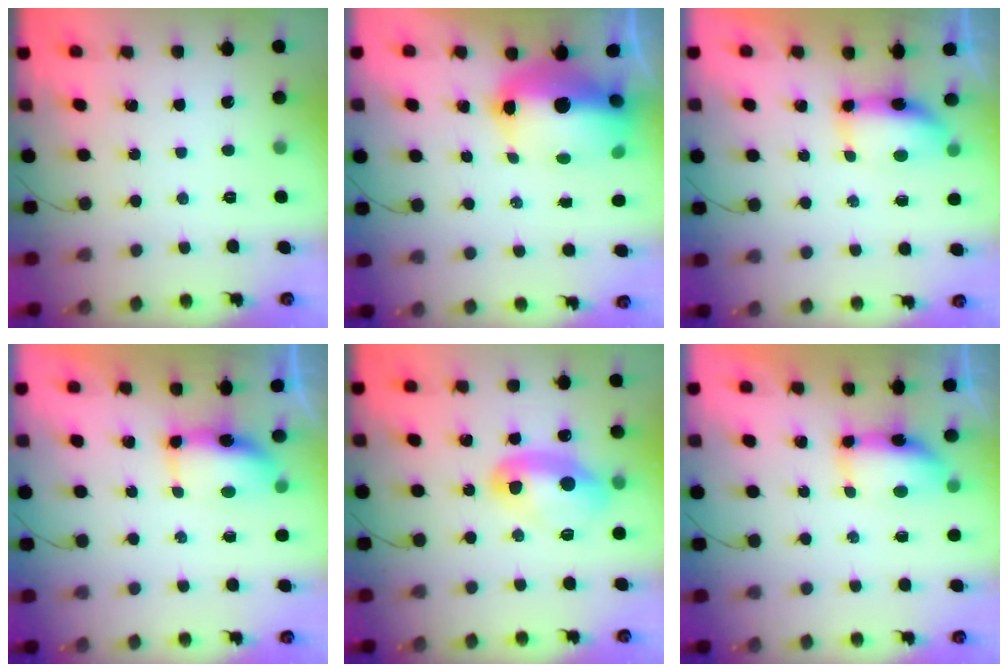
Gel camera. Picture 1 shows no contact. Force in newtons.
{"total": 16.0, "press": 15.5, "slide": 3.6}
{"total": 12.8, "press": 8.6, "slide": 9.5}
{"total": 6.4, "press": 6.3, "slide": 1.2}
{"total": 16.4, "press": 12.3, "slide": 10.8}
{"total": 6.7, "press": 6.7, "slide": 0.5}